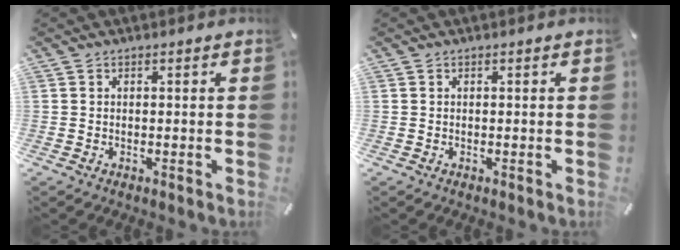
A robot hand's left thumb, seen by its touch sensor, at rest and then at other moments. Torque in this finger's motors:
{"motor_torque": [0.00, 0.00, 0.00, 0.00, 0.00]}